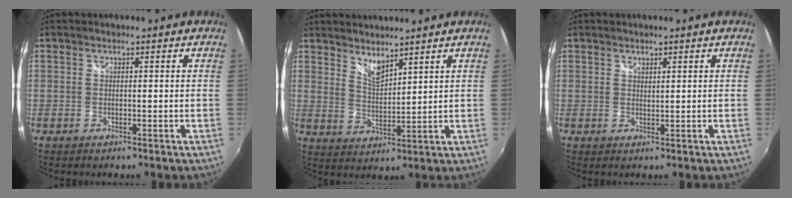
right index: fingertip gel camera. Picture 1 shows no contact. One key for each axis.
{"total": 4.8, "fx": 4.2, "fy": 0.9, "fz": 2.1, "tx": -0.032, "ty": -0.007, "tz": 0.073}
{"total": 1.0, "fx": 0.9, "fy": 0.3, "fz": 0.4, "tx": -0.004, "ty": 0.000, "tz": 0.015}